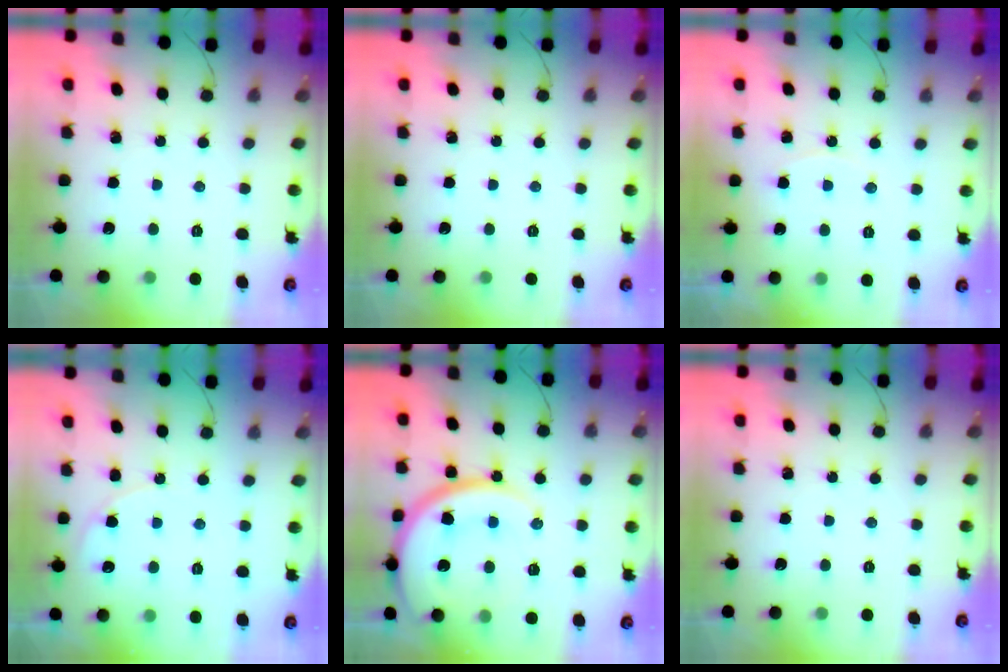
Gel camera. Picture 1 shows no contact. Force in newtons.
{"total": 0.0}
{"total": 3.6, "press": 3.6, "slide": 0.4}
{"total": 9.1, "press": 9.1, "slide": 0.3}
{"total": 18.1, "press": 18.0, "slide": 2.3}
{"total": 0.0}